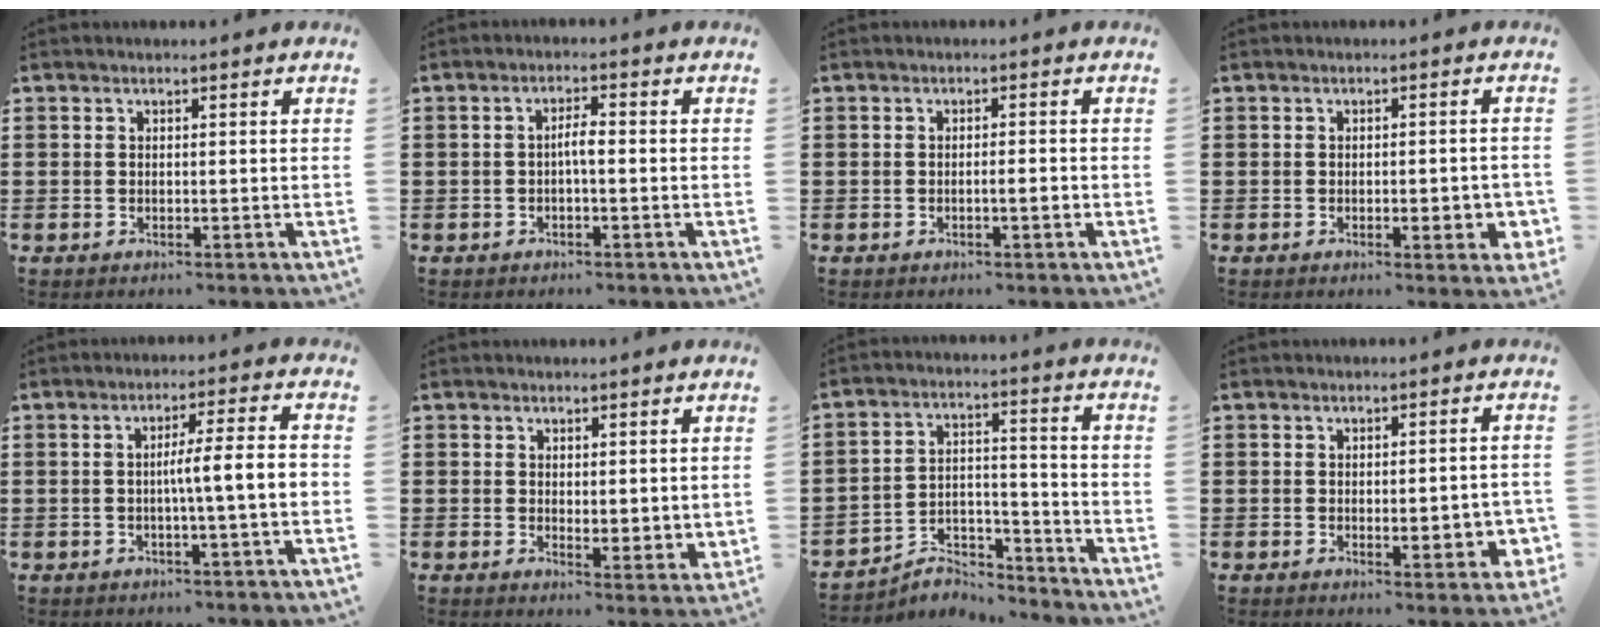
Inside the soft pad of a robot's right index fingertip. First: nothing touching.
{"total": 2.3, "force": [-0.4, 0.4, 2.2], "torque": [-0.041, 0.003, -0.009]}
{"total": 1.6, "force": [-0.5, 0.2, 1.5], "torque": [-0.024, 0.001, -0.009]}
{"total": 3.1, "force": [-0.8, 0.9, 2.9], "torque": [-0.037, -0.001, -0.015]}
{"total": 5.5, "force": [-0.6, 0.1, 5.5], "torque": [-0.099, 0.002, -0.017]}
{"total": 2.3, "force": [2.0, 0.9, 0.4], "torque": [-0.005, 0.002, 0.037]}
{"total": 5.4, "force": [-5.2, 1.2, 1.0], "torque": [-0.017, 0.008, -0.103]}
{"total": 3.7, "force": [-0.5, 1.3, 3.4], "torque": [-0.048, 0.002, -0.009]}